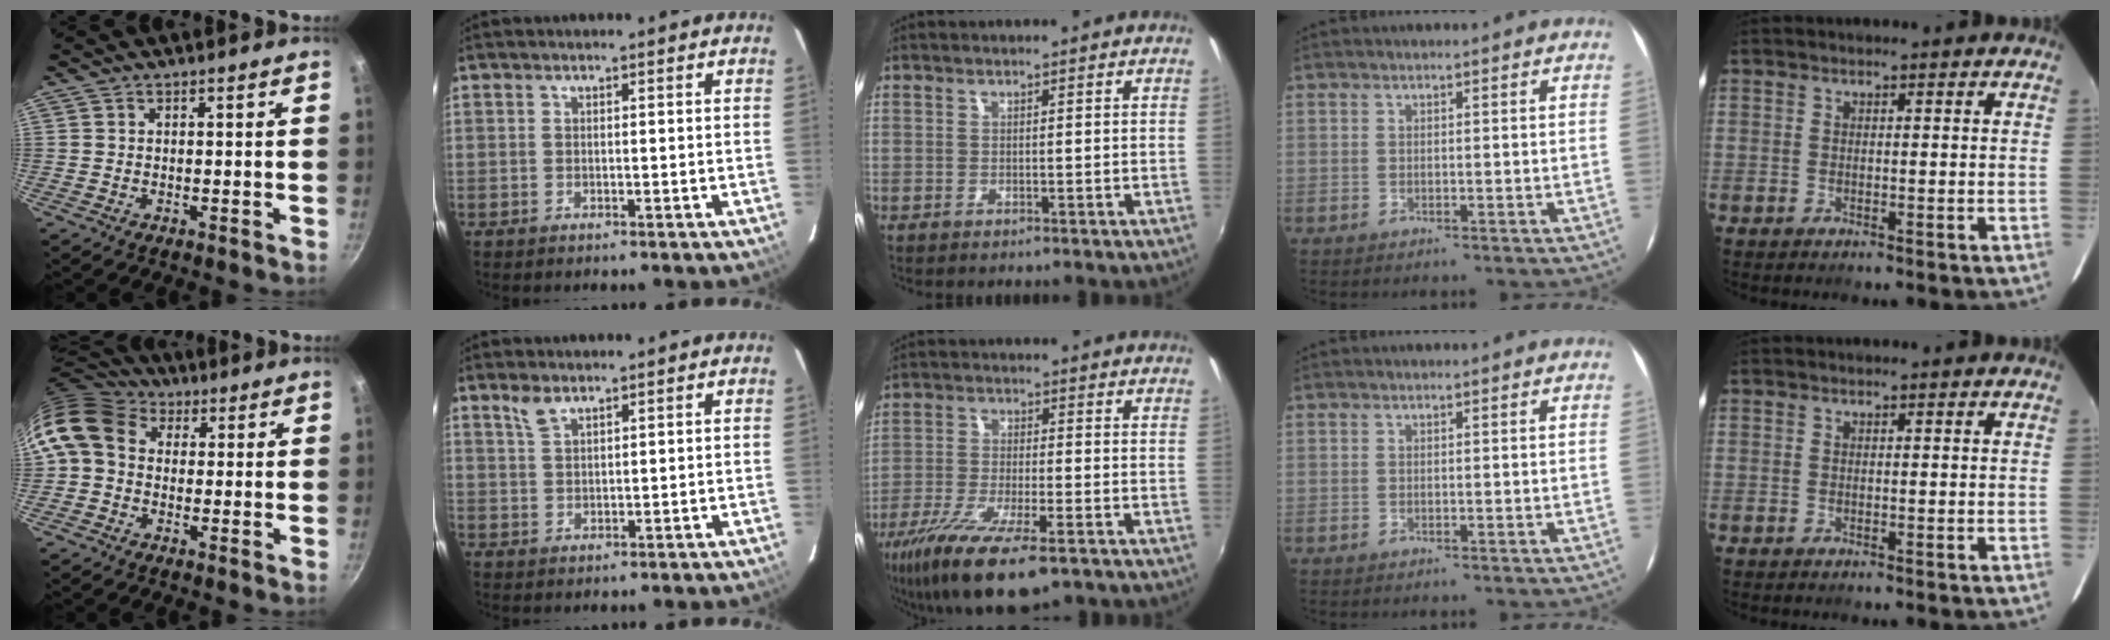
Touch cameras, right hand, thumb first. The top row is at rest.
{"thumb": {"total": 12.0, "force": [2.2, 9.6, 6.9], "torque": [-0.129, 0.023, 0.020]}, "index": {"total": 2.9, "force": [2.2, 1.0, 1.5], "torque": [-0.031, 0.005, 0.046]}, "middle": {"total": 15.0, "force": [-9.7, 3.7, 10.8], "torque": [-0.221, -0.051, -0.177]}}